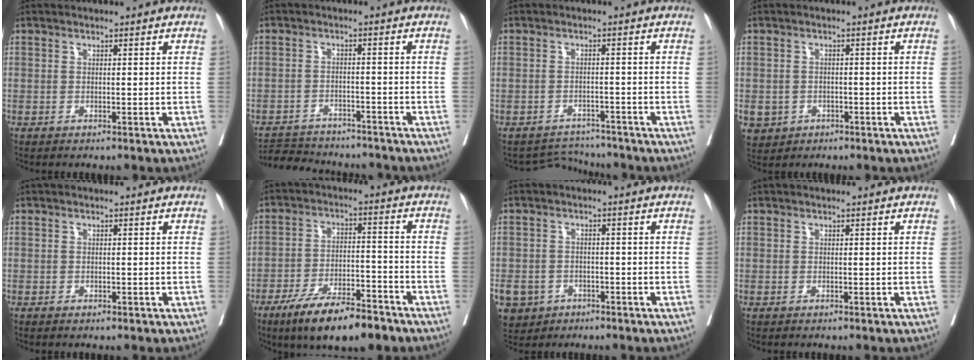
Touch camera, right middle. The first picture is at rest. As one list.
[{"total": 10.3, "force": [-9.7, 2.8, 2.3], "torque": [-0.041, 0.009, -0.136]}, {"total": 3.5, "force": [-3.1, 0.5, -1.5], "torque": [0.026, 0.011, -0.046]}, {"total": 7.2, "force": [-3.1, 6.1, 2.1], "torque": [-0.058, 0.002, -0.043]}, {"total": 0.8, "force": [-0.4, 0.4, 0.6], "torque": [-0.010, 0.000, -0.003]}, {"total": 12.7, "force": [-9.2, 3.4, 8.2], "torque": [-0.130, -0.009, -0.156]}, {"total": 9.8, "force": [-4.8, 7.9, 3.2], "torque": [-0.087, 0.004, -0.072]}, {"total": 0.0}]